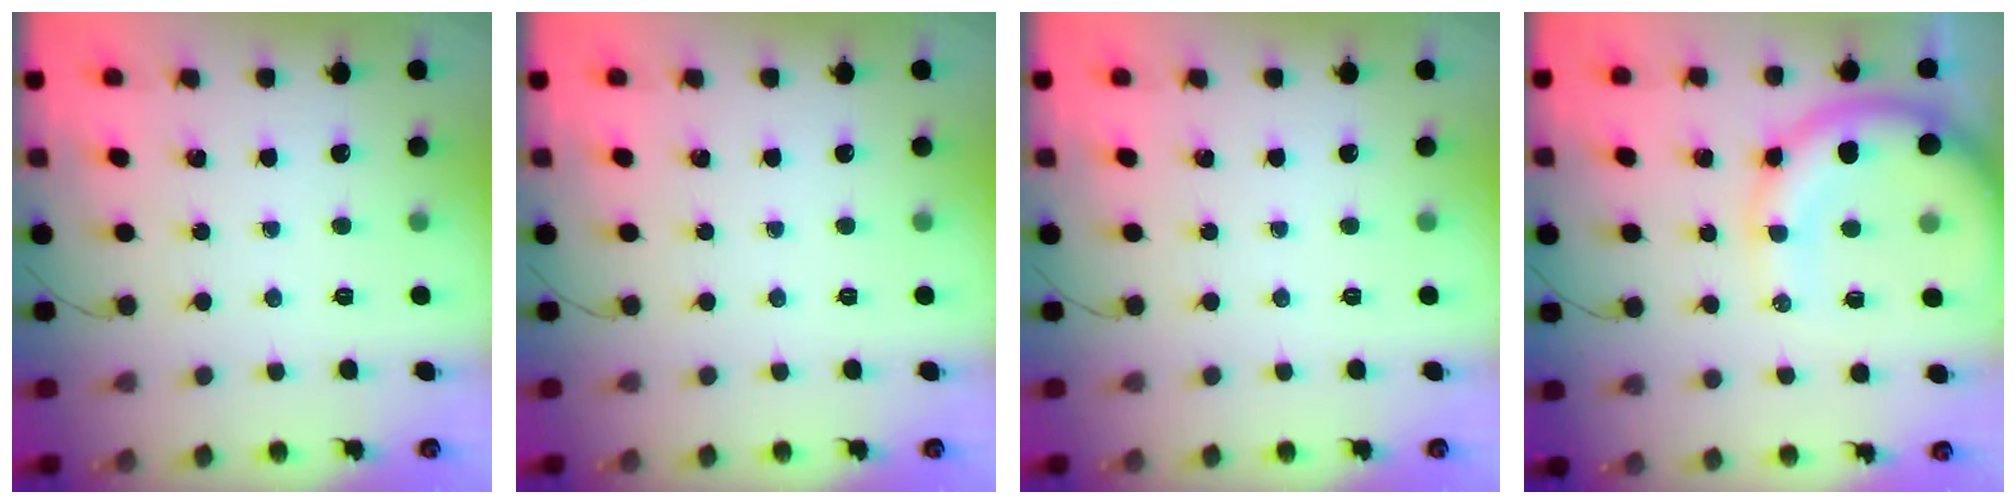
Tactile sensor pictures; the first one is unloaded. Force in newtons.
{"total": 0.0}
{"total": 0.0}
{"total": 13.4, "press": 13.1, "slide": 2.7}